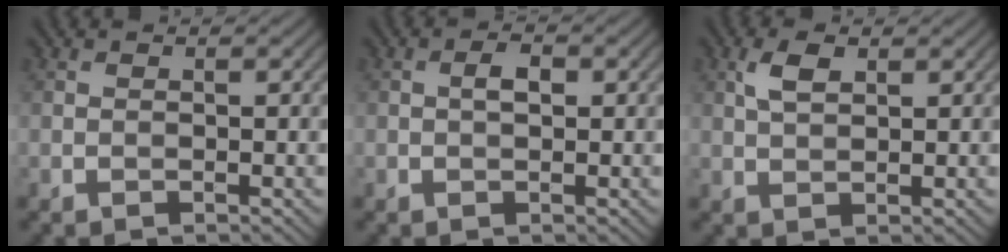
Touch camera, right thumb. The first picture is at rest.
{"total": 1.7, "force": [0.2, 0.8, 1.5], "torque": [-0.025, 0.004, 0.001]}
{"total": 3.0, "force": [1.3, 1.4, 2.2], "torque": [-0.051, 0.005, 0.027]}